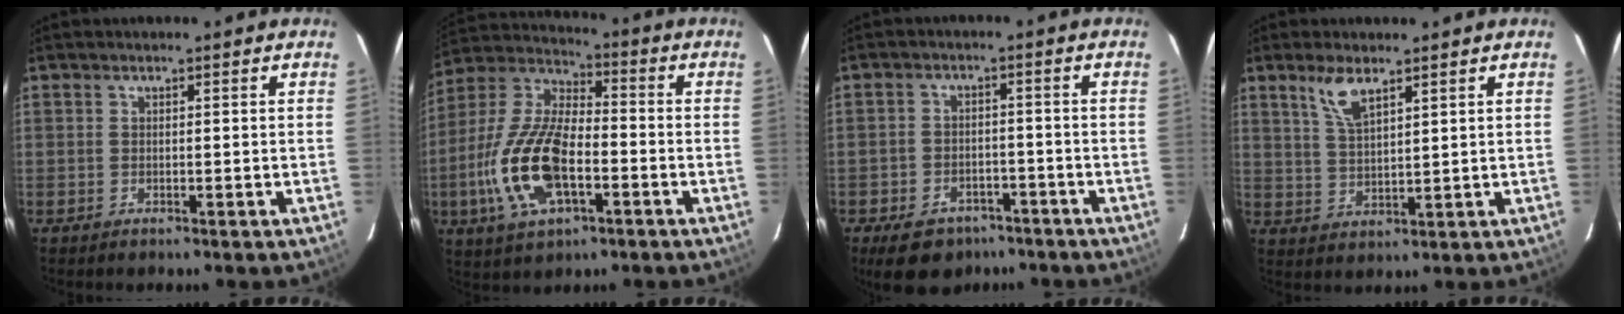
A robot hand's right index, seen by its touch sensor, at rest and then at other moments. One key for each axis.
{"total": 17.3, "fx": -5.2, "fy": 7.7, "fz": 14.6, "tx": -0.320, "ty": -0.006, "tz": -0.099}
{"total": 11.1, "fx": -7.6, "fy": 6.8, "fz": 4.4, "tx": -0.112, "ty": 0.012, "tz": -0.103}
{"total": 5.5, "fx": 3.8, "fy": 1.6, "fz": 3.7, "tx": -0.073, "ty": -0.001, "tz": 0.080}